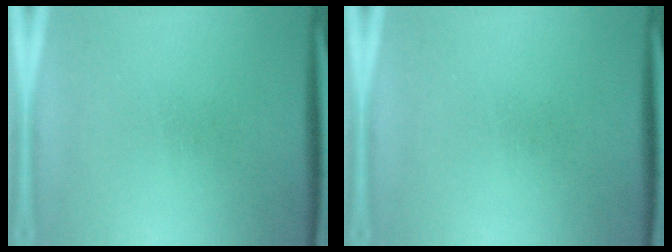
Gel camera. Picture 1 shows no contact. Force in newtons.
{"total": 0.0}